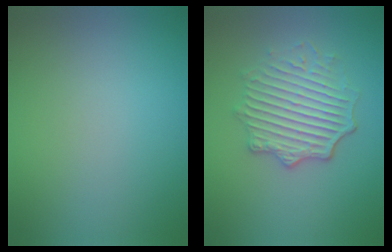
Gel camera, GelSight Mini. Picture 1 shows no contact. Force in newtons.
{"total": 5.0, "press": 4.1, "slide": 2.9}